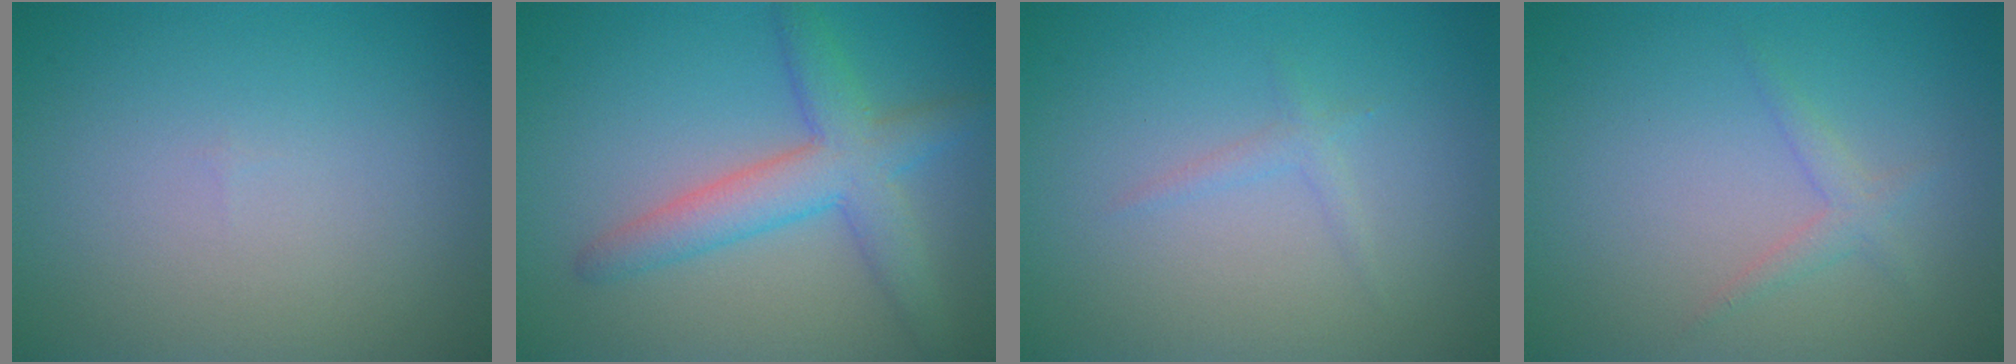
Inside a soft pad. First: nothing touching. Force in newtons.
{"total": 4.8, "press": 4.8, "slide": 0.2}
{"total": 0.9, "press": 0.9, "slide": 0.1}
{"total": 1.3, "press": 1.3, "slide": 0.1}